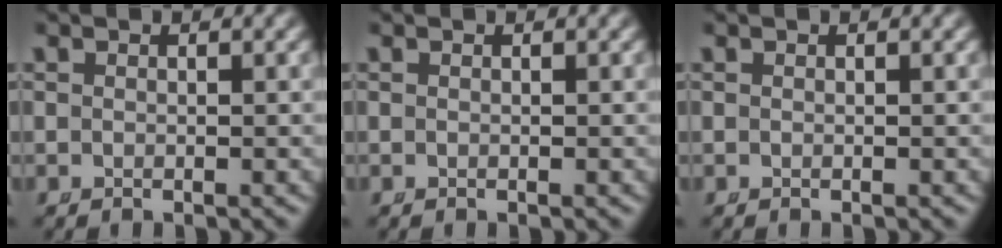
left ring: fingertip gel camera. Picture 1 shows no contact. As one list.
[{"total": 0.0}, {"total": 0.0}]